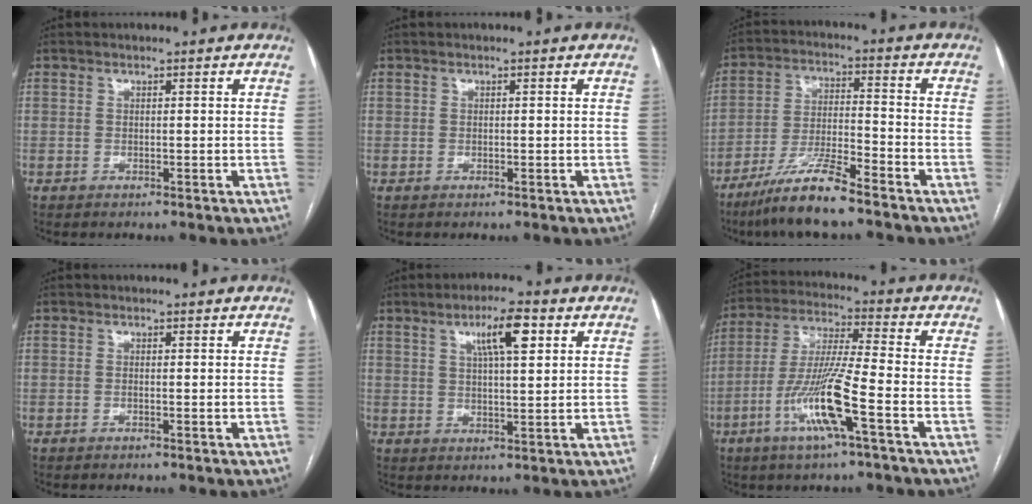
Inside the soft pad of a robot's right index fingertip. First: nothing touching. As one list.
[{"total": 0.0}, {"total": 10.3, "force": [-7.8, 0.5, 6.7], "torque": [-0.131, -0.023, -0.146]}, {"total": 0.0}, {"total": 7.2, "force": [3.2, 1.4, 6.3], "torque": [-0.110, 0.009, 0.053]}, {"total": 12.1, "force": [-4.9, -0.1, 11.1], "torque": [-0.225, -0.007, -0.097]}]